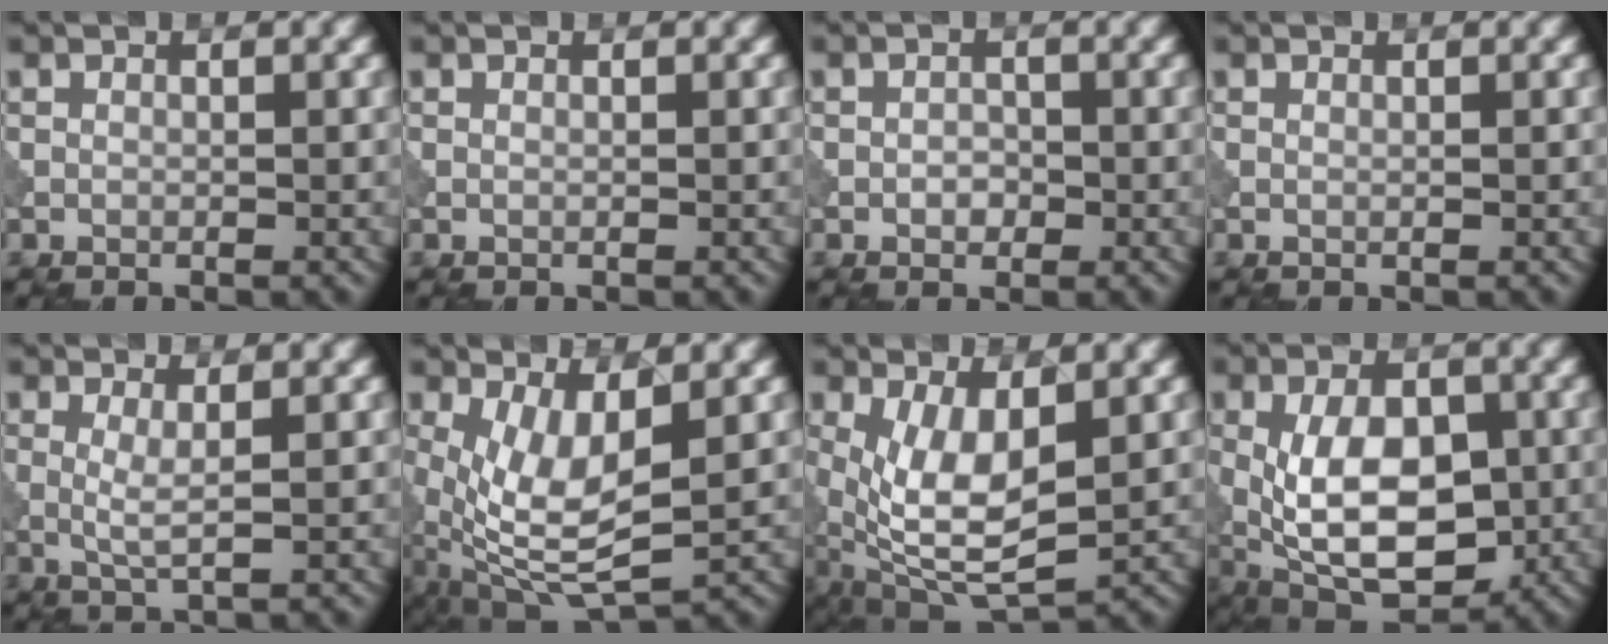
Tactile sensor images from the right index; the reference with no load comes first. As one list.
[{"total": 0.0}, {"total": 1.3, "force": [-0.4, 0.9, 0.8], "torque": [-0.012, 0.000, -0.010]}, {"total": 0.0}, {"total": 2.0, "force": [0.3, 0.3, 2.0], "torque": [-0.044, -0.004, 0.006]}, {"total": 7.5, "force": [0.2, 3.0, 6.9], "torque": [-0.154, -0.017, 0.007]}, {"total": 7.6, "force": [0.2, 3.2, 6.9], "torque": [-0.148, -0.012, 0.005]}, {"total": 10.0, "force": [-0.7, 5.5, 8.3], "torque": [-0.148, -0.004, -0.015]}]